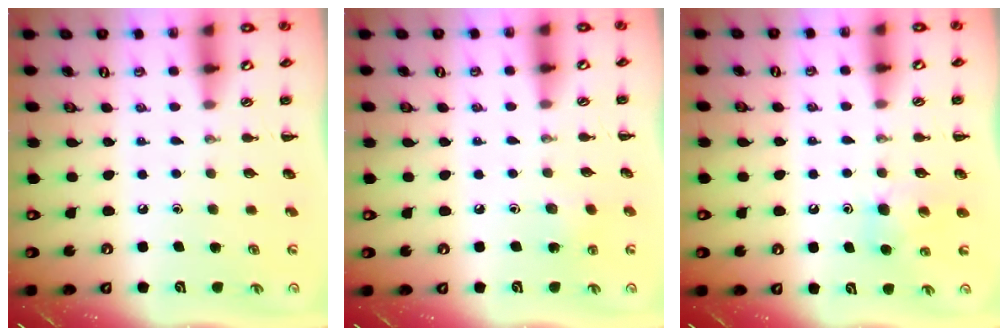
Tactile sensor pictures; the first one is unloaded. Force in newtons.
{"total": 5.8, "press": 5.5, "slide": 1.7}
{"total": 6.2, "press": 6.1, "slide": 1.5}